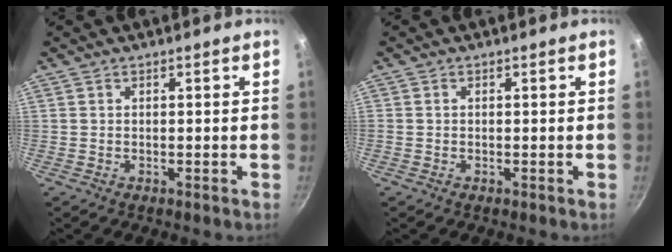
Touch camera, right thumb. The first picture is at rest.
{"total": 0.0}